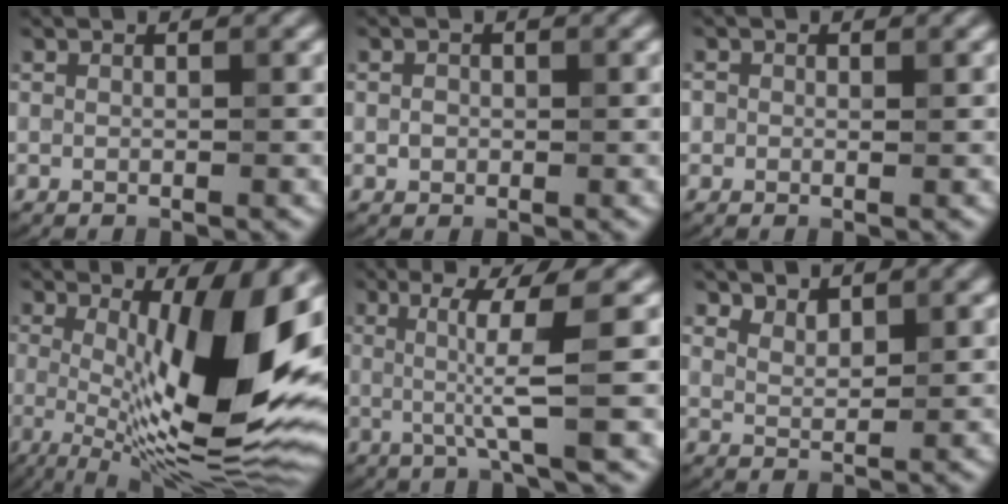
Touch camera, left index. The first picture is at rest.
{"total": 0.9, "force": [0.0, 0.8, 0.3], "torque": [-0.004, -0.002, -0.003]}
{"total": 1.0, "force": [0.3, 0.9, 0.4], "torque": [0.000, -0.002, 0.000]}
{"total": 13.5, "force": [1.1, 3.7, 12.9], "torque": [-0.184, -0.007, 0.018]}
{"total": 5.9, "force": [0.7, 0.6, 5.9], "torque": [-0.100, 0.001, 0.015]}
{"total": 2.4, "force": [2.0, 1.0, 0.8], "torque": [-0.016, -0.007, 0.036]}